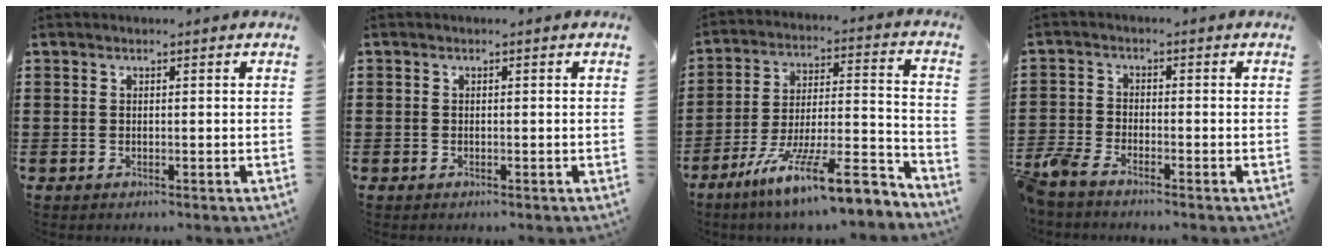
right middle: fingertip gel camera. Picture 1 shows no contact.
{"total": 0.6, "force": [-0.3, 0.5, 0.1], "torque": [-0.003, 0.002, -0.005]}
{"total": 13.7, "force": [-10.4, 1.5, 8.9], "torque": [-0.143, 0.024, -0.186]}
{"total": 3.6, "force": [-3.2, 0.7, 1.4], "torque": [-0.062, -0.014, -0.073]}